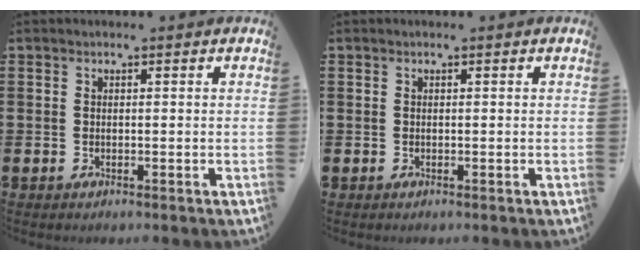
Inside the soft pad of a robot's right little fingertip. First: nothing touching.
{"total": 0.0}